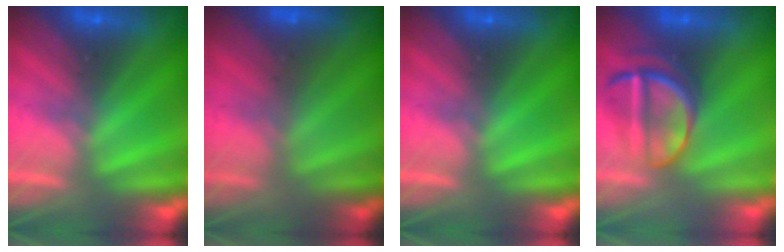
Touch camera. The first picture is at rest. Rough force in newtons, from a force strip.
{"total": 2.4}
{"total": 0.0}
{"total": 3.7}